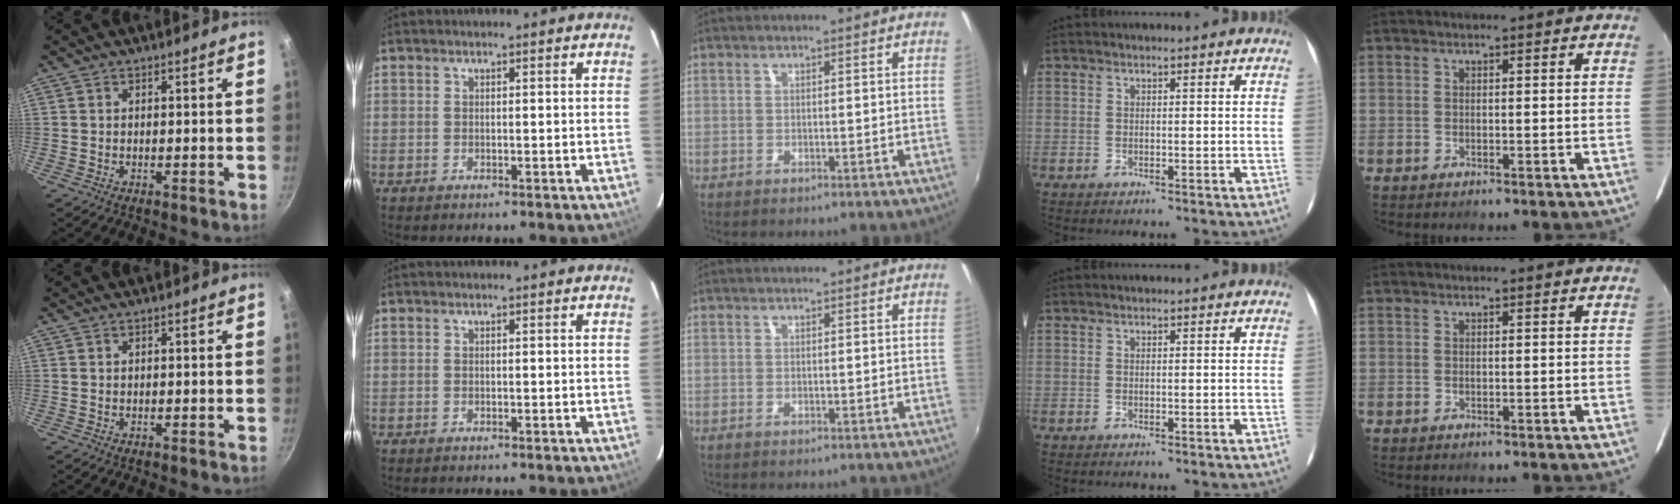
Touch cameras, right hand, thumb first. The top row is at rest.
{}